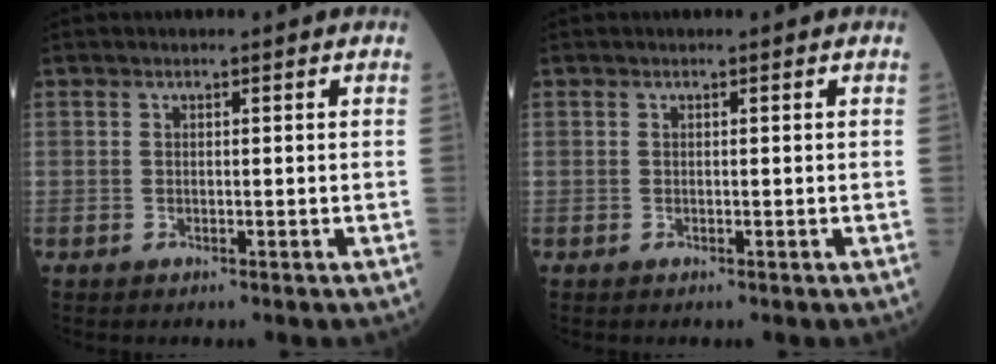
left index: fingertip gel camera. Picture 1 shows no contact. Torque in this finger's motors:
{"motor_torque": [0.00, 0.00, 0.00, 0.00]}